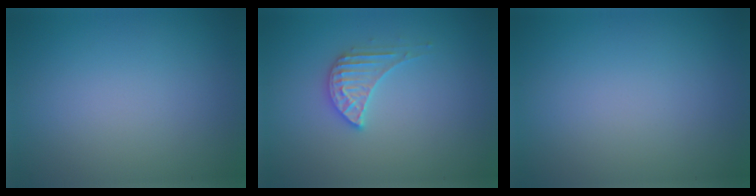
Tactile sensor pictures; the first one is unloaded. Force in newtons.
{"total": 2.6, "press": 2.6, "slide": 0.2}
{"total": 0.0}